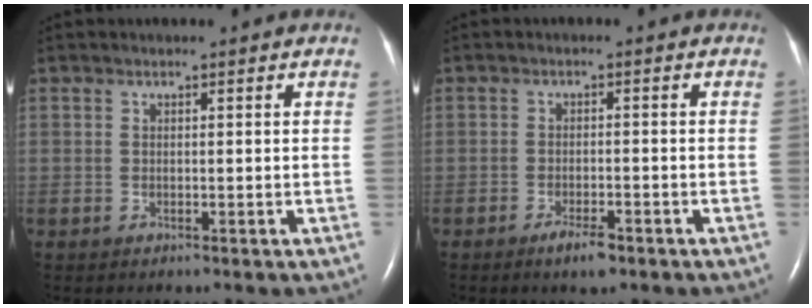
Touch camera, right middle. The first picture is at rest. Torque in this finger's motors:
{"motor_torque": [0.30, -0.24, 0.01, 0.01]}